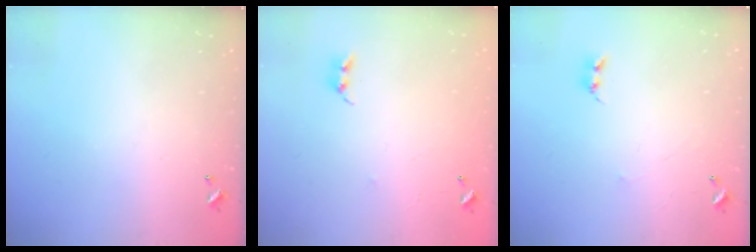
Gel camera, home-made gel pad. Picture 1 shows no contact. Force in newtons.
{"total": 7.4, "press": 7.4, "slide": 0.5}
{"total": 2.4, "press": 2.4, "slide": 0.4}